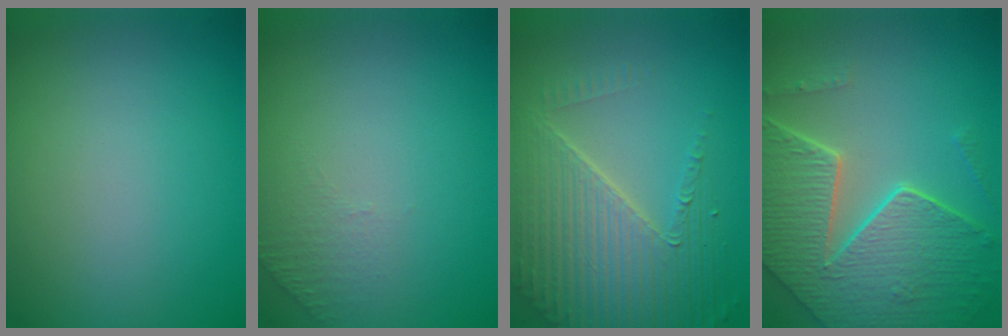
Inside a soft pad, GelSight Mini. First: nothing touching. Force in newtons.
{"total": 1.0, "press": 0.5, "slide": 0.9}
{"total": 6.9, "press": 5.0, "slide": 4.8}
{"total": 8.2, "press": 5.9, "slide": 5.7}